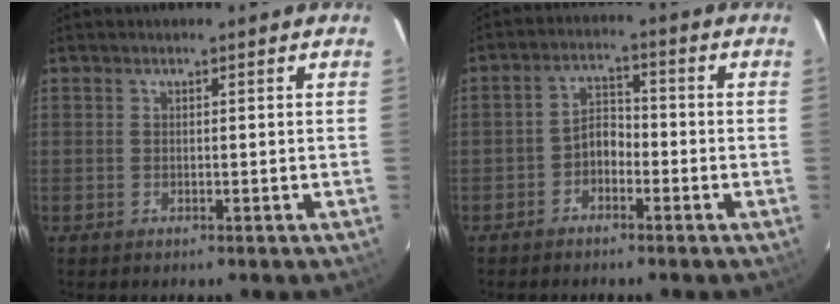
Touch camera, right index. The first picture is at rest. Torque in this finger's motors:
{"motor_torque": [0.52, -0.35, 0.25, 0.06]}